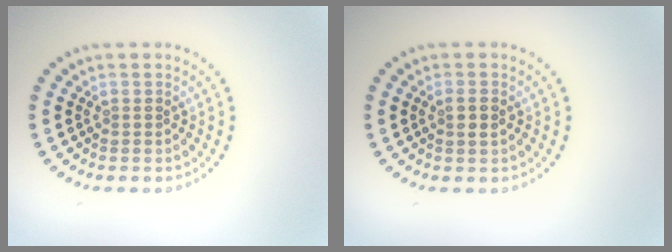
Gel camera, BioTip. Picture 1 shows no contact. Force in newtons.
{"total": 1.2, "press": 1.1, "slide": 0.5}